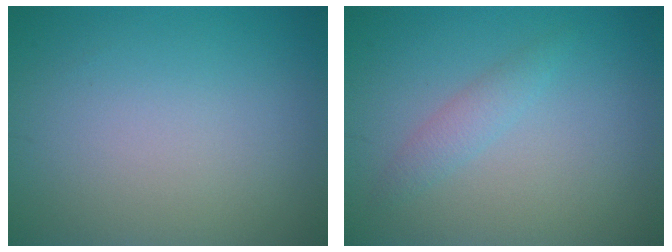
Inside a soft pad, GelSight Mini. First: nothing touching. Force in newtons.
{"total": 1.5, "press": 1.5, "slide": 0.1}